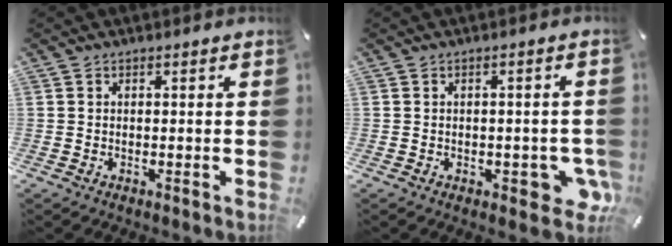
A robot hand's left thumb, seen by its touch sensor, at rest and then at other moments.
{"total": 7.1, "force": [-2.0, 3.7, 5.7], "torque": [-0.060, 0.004, -0.027]}